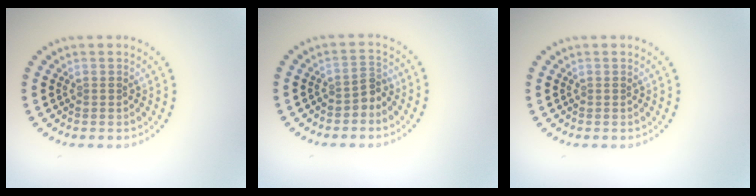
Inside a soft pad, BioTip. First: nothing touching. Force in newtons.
{"total": 1.5, "press": 1.2, "slide": 0.9}
{"total": 0.0}